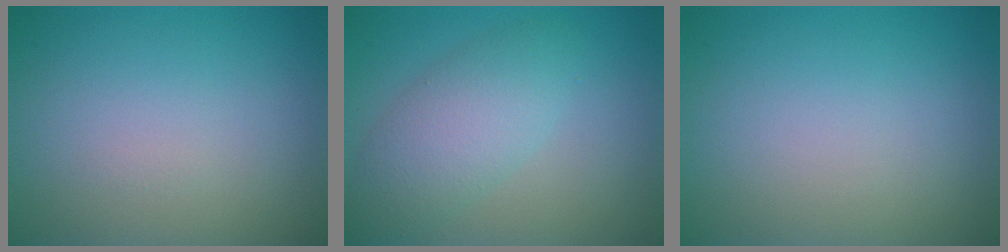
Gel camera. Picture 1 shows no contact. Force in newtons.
{"total": 4.1, "press": 4.1, "slide": 0.2}
{"total": 0.0}